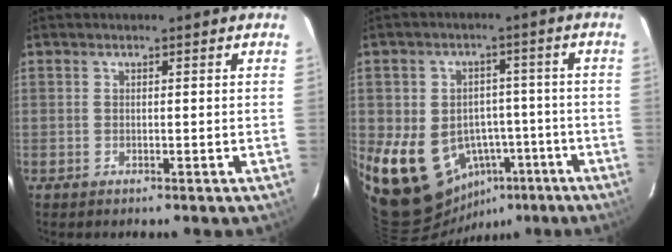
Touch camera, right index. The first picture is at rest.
{"total": 17.0, "force": [-5.6, 14.3, 7.3], "torque": [-0.182, 0.024, -0.042]}